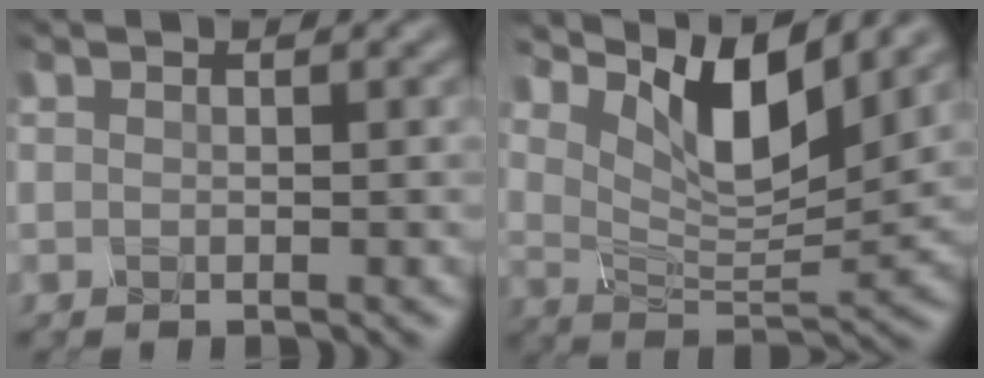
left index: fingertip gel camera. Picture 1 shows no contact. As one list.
[{"total": 8.3, "force": [4.3, 3.0, 6.4], "torque": [-0.113, -0.003, 0.082]}]